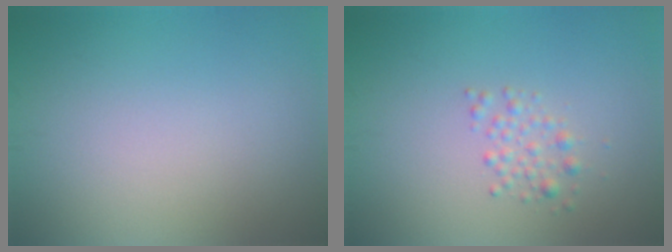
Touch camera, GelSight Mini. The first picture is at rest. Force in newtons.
{"total": 1.5, "press": 1.5, "slide": 0.0}